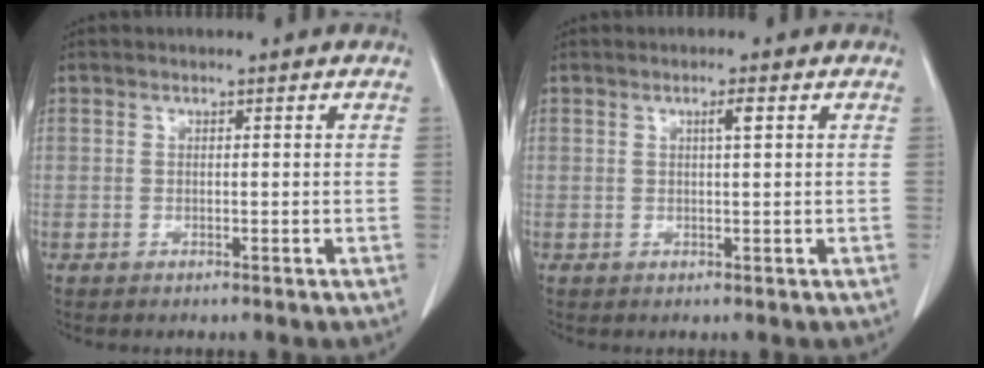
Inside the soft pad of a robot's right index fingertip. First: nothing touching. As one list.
[{"total": 1.6, "force": [0.6, -0.4, 1.4], "torque": [-0.027, -0.002, 0.011]}]